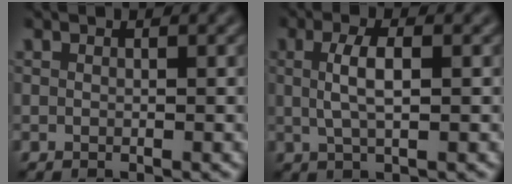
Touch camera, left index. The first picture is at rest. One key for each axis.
{"total": 2.8, "fx": 0.3, "fy": 0.8, "fz": 2.6, "tx": -0.053, "ty": 0.004, "tz": 0.006}